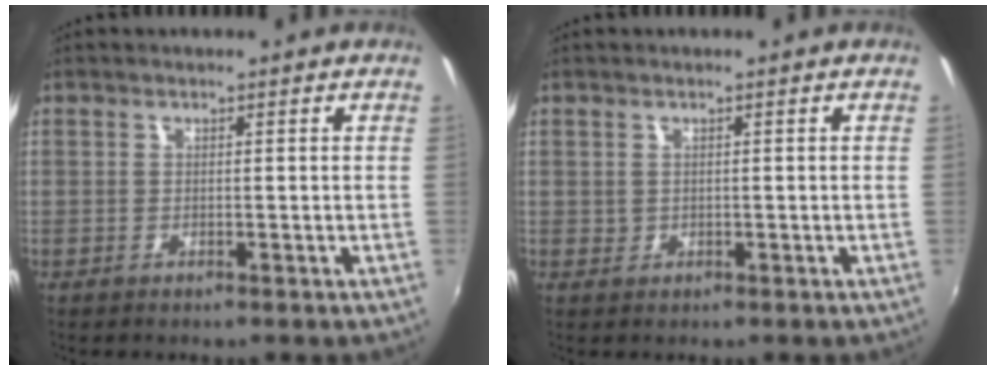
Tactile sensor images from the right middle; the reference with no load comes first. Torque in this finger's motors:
{"motor_torque": [0.18, -0.29, 0.05, 0.01]}